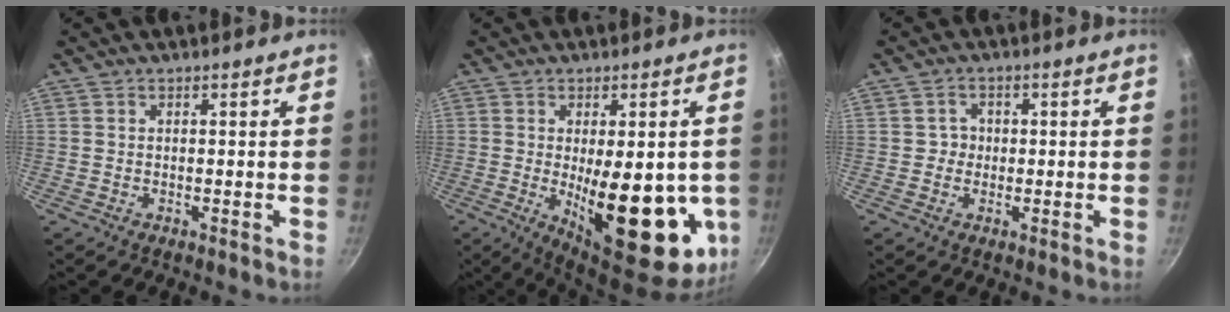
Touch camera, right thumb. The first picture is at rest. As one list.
[{"total": 21.3, "force": [-3.4, 8.6, 19.2], "torque": [-0.234, -0.025, -0.029]}, {"total": 2.7, "force": [-0.1, 2.6, 0.8], "torque": [0.008, 0.005, -0.007]}]